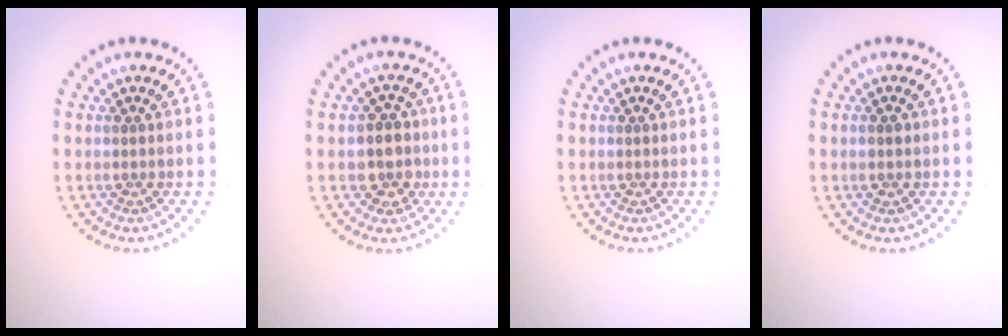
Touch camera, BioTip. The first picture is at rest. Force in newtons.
{"total": 2.8, "press": 2.6, "slide": 1.1}
{"total": 0.0}
{"total": 1.2, "press": 1.2, "slide": 0.0}